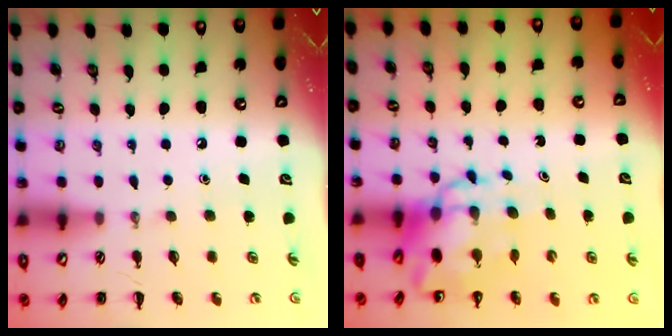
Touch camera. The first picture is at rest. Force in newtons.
{"total": 9.9, "press": 9.5, "slide": 2.8}